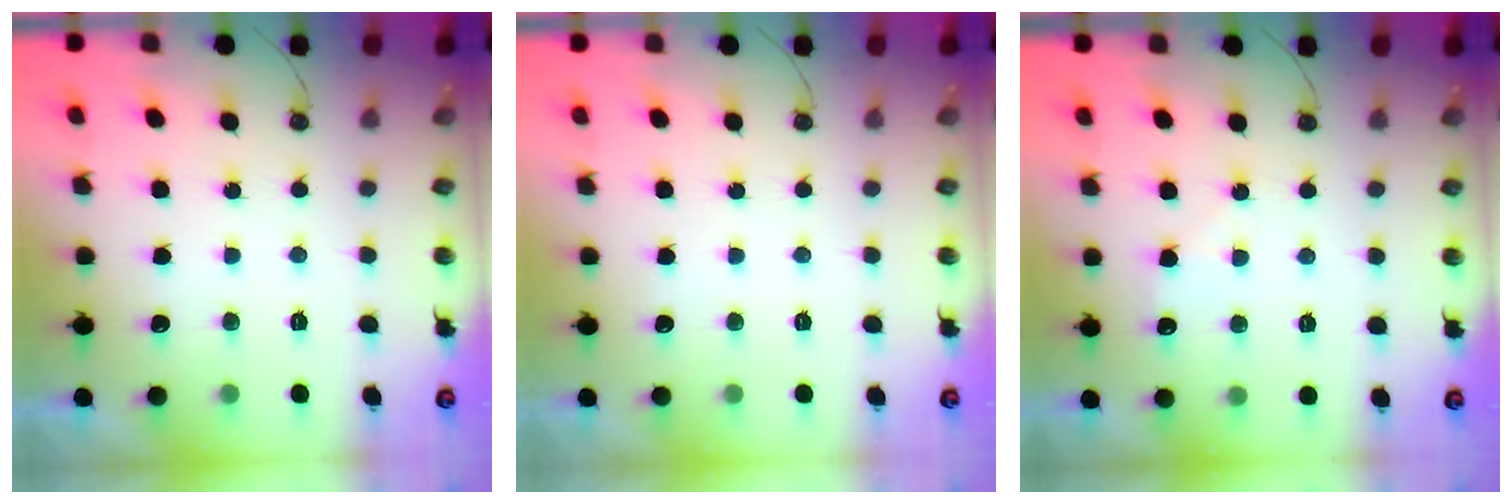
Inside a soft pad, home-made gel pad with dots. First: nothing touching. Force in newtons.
{"total": 0.0}
{"total": 4.8, "press": 4.7, "slide": 0.8}